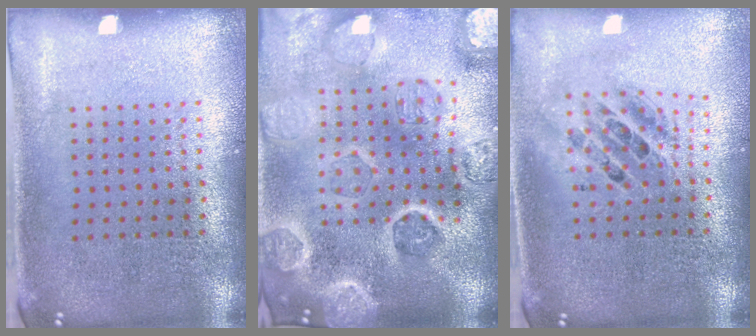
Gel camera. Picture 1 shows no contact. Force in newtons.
{"total": 5.4, "press": 4.6, "slide": 2.7}
{"total": 1.7, "press": 1.4, "slide": 0.9}